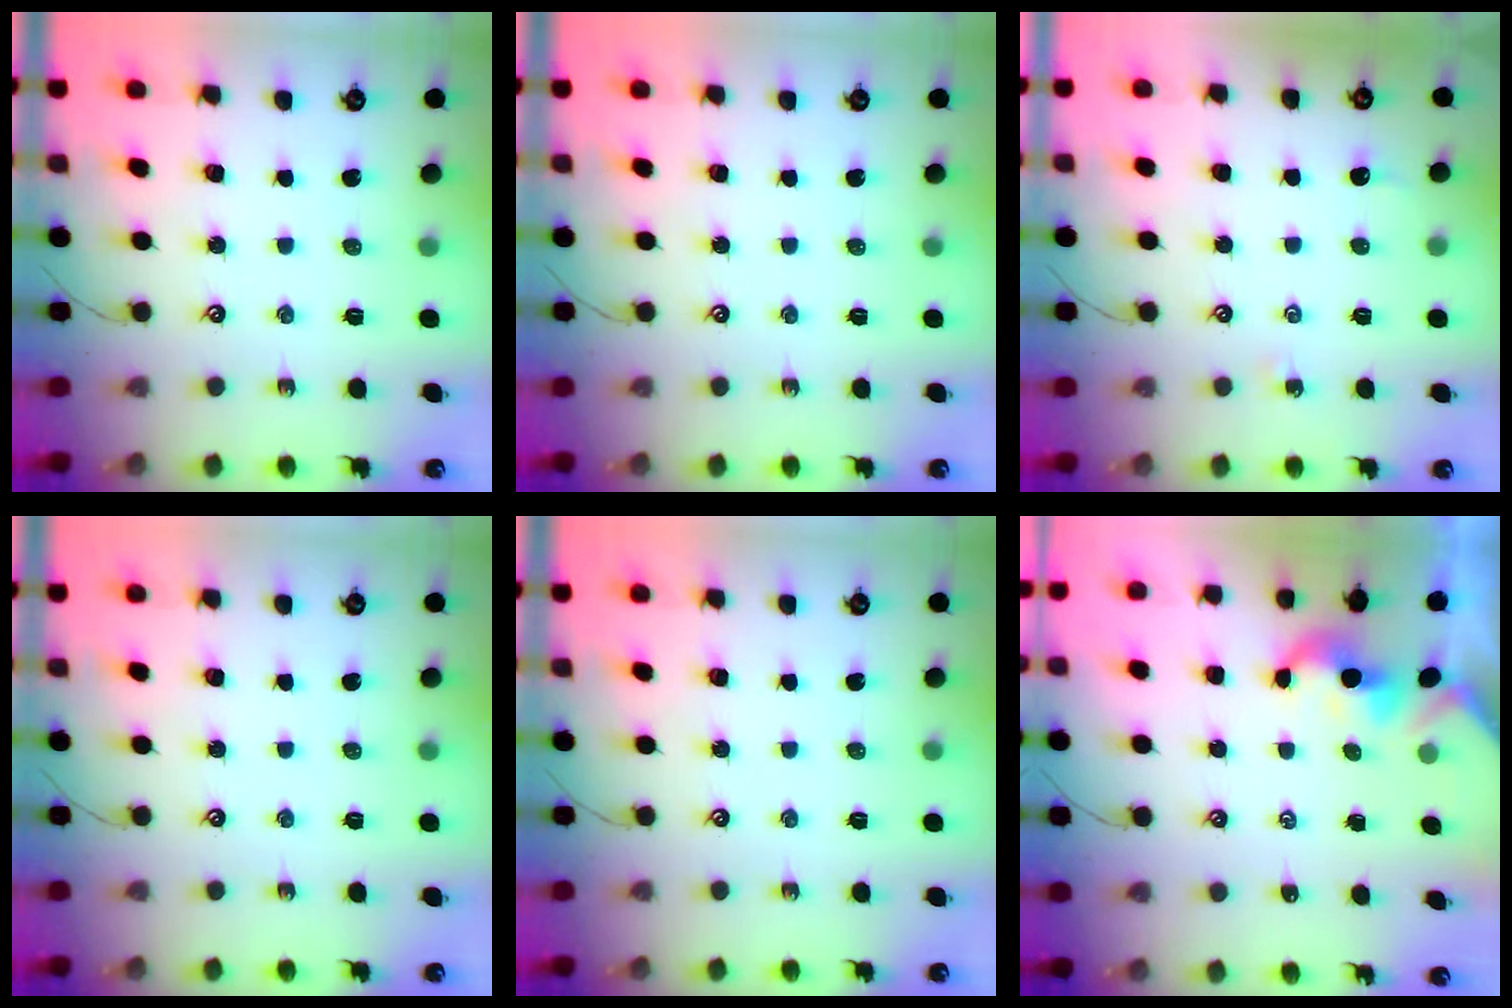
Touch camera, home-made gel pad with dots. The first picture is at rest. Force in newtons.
{"total": 0.0}
{"total": 1.6, "press": 1.5, "slide": 0.4}
{"total": 0.0}
{"total": 0.0}
{"total": 2.1, "press": 2.1, "slide": 0.2}